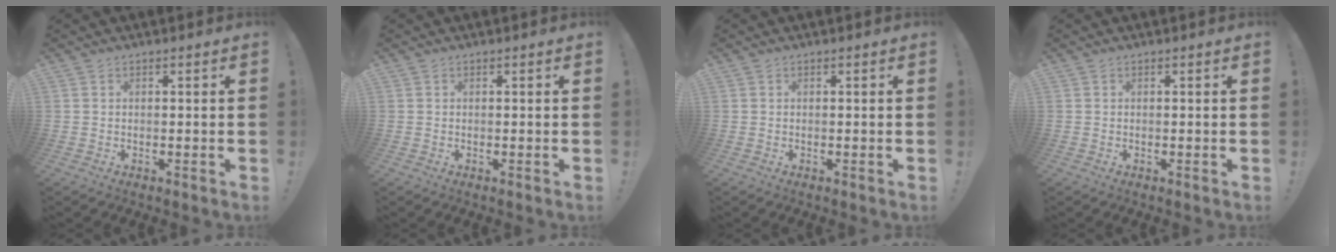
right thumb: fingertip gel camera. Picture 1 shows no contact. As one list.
[{"total": 0.0}, {"total": 0.0}, {"total": 0.0}]